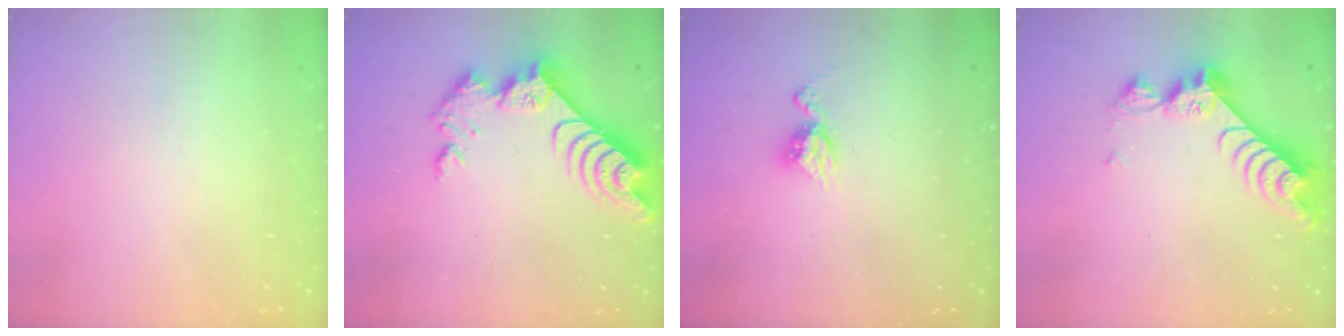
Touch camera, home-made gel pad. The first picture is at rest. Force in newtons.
{"total": 9.6, "press": 9.5, "slide": 0.9}
{"total": 6.2, "press": 6.2, "slide": 0.5}
{"total": 9.4, "press": 9.4, "slide": 0.9}